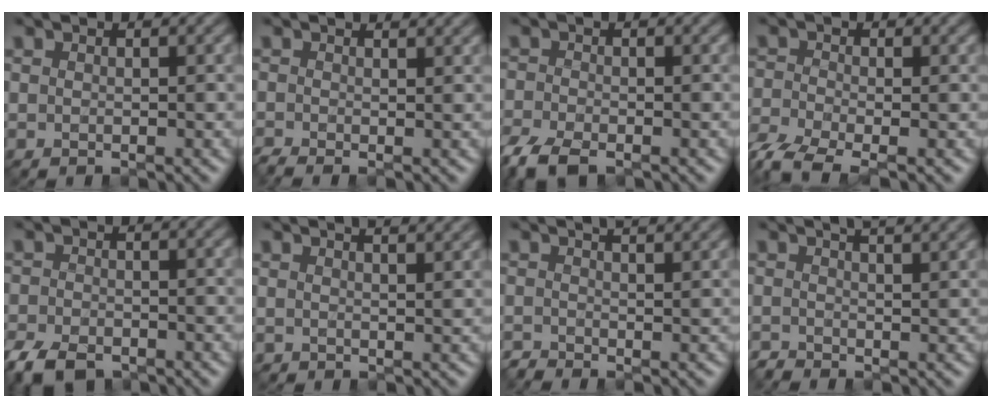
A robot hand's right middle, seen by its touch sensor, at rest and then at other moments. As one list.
[{"total": 1.9, "force": [-0.4, 0.6, 1.8], "torque": [-0.034, -0.003, -0.018]}, {"total": 4.7, "force": [-3.5, 1.8, 2.7], "torque": [-0.059, -0.015, -0.077]}, {"total": 4.3, "force": [-3.1, 1.5, 2.6], "torque": [-0.063, -0.015, -0.073]}, {"total": 4.8, "force": [-3.5, 2.3, 2.4], "torque": [-0.044, -0.010, -0.074]}, {"total": 3.8, "force": [2.8, 1.5, 1.9], "torque": [0.002, 0.024, 0.010]}, {"total": 2.0, "force": [0.4, 0.7, 1.9], "torque": [-0.020, 0.004, -0.005]}, {"total": 2.8, "force": [1.0, 1.0, 2.4], "torque": [-0.020, 0.010, 0.000]}]